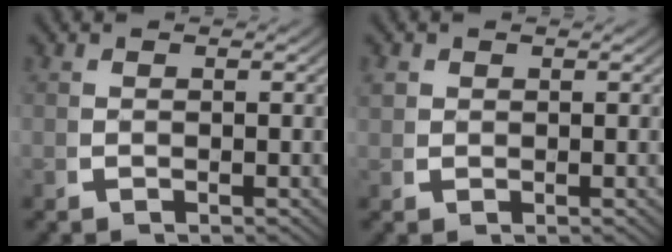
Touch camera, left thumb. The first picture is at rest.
{"total": 1.4, "force": [0.7, 1.1, 0.4], "torque": [-0.011, -0.005, 0.019]}